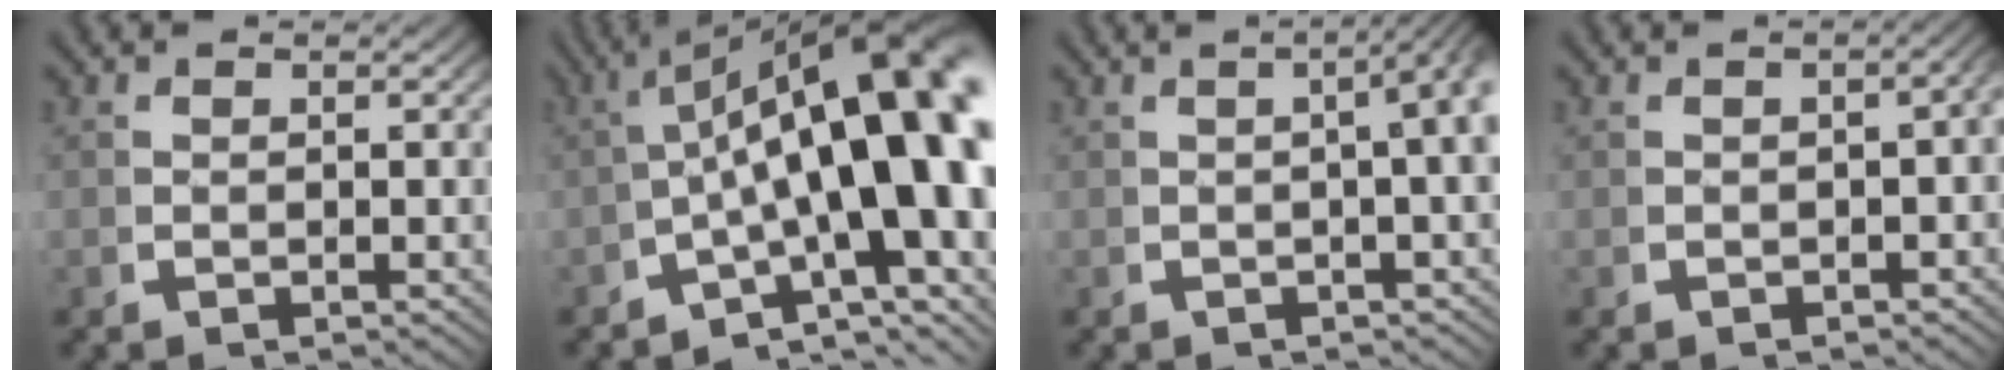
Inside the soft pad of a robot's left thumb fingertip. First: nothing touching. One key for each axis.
{"total": 20.1, "fx": -1.8, "fy": 11.7, "fz": 16.3, "tx": -0.217, "ty": -0.046, "tz": -0.022}
{"total": 7.0, "fx": 2.0, "fy": 3.2, "fz": 5.9, "tx": -0.054, "ty": 0.033, "tz": 0.009}
{"total": 2.8, "fx": -0.7, "fy": 1.2, "fz": 2.4, "tx": -0.029, "ty": 0.010, "tz": -0.009}